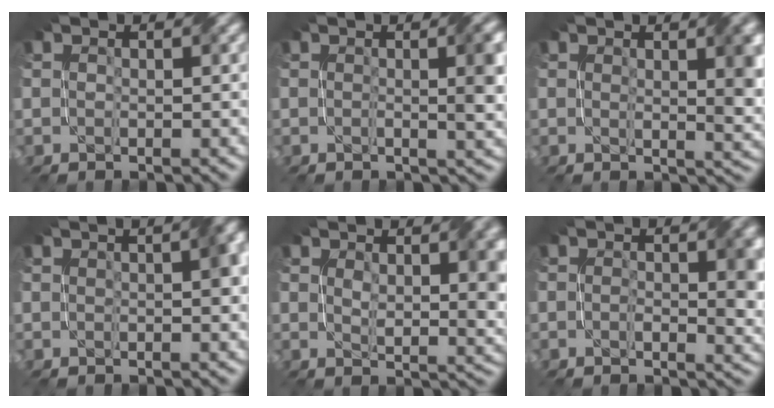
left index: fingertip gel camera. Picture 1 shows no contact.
{"total": 4.5, "force": [0.4, 1.2, 4.3], "torque": [-0.046, 0.007, 0.003]}
{"total": 4.6, "force": [1.3, 1.3, 4.3], "torque": [-0.047, 0.000, 0.022]}
{"total": 2.7, "force": [0.6, 0.7, 2.6], "torque": [-0.035, 0.012, 0.008]}
{"total": 5.3, "force": [1.7, 2.1, 4.5], "torque": [-0.064, -0.003, 0.034]}
{"total": 4.0, "force": [0.1, 1.6, 3.6], "torque": [-0.050, -0.002, 0.000]}